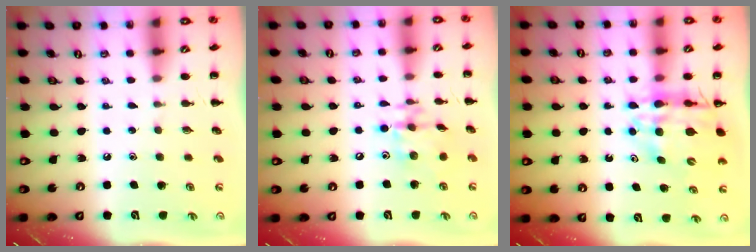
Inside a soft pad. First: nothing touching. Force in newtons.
{"total": 11.9, "press": 11.8, "slide": 1.5}
{"total": 13.5, "press": 12.9, "slide": 3.9}